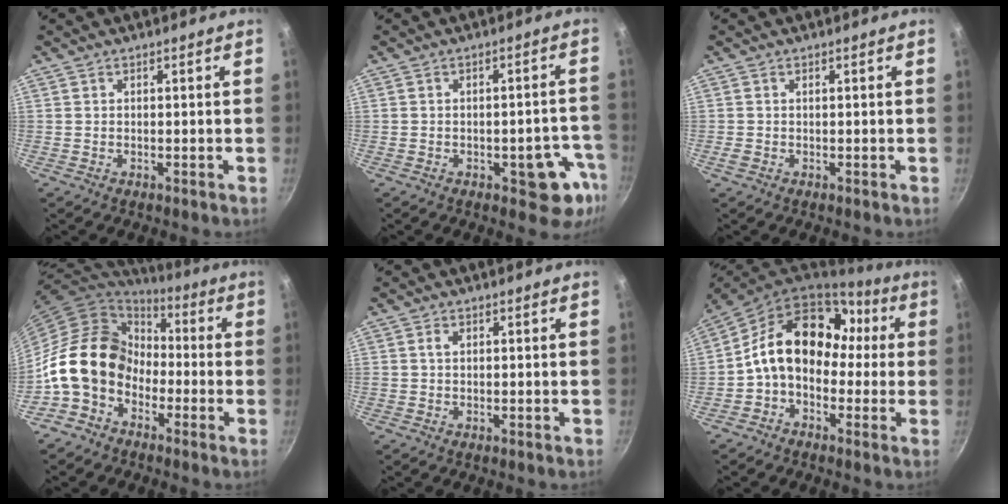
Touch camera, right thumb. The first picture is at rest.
{"total": 8.9, "force": [-3.7, 4.5, 6.7], "torque": [-0.018, 0.027, -0.044]}
{"total": 0.9, "force": [-0.1, 0.7, 0.6], "torque": [-0.010, 0.002, -0.002]}
{"total": 15.5, "force": [-4.6, 12.0, 8.6], "torque": [-0.117, 0.053, -0.106]}
{"total": 1.3, "force": [0.4, 0.9, 0.8], "torque": [-0.011, 0.003, 0.005]}
{"total": 17.0, "force": [1.0, 12.6, 11.3], "torque": [-0.151, 0.053, -0.004]}